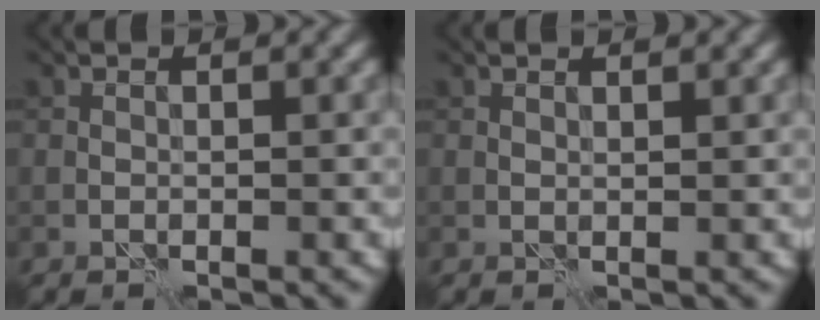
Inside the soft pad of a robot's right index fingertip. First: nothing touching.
{"total": 0.9, "force": [0.8, 0.1, 0.5], "torque": [-0.011, -0.001, 0.009]}